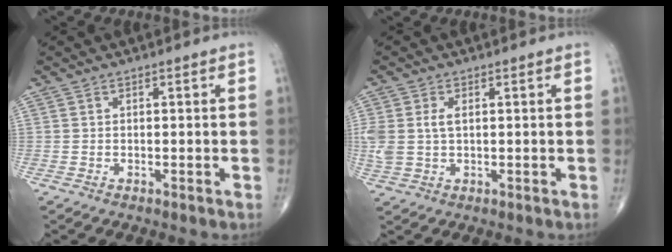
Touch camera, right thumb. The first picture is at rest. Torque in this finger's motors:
{"motor_torque": [0.42, 0.56, 0.65, 0.22, 0.23]}